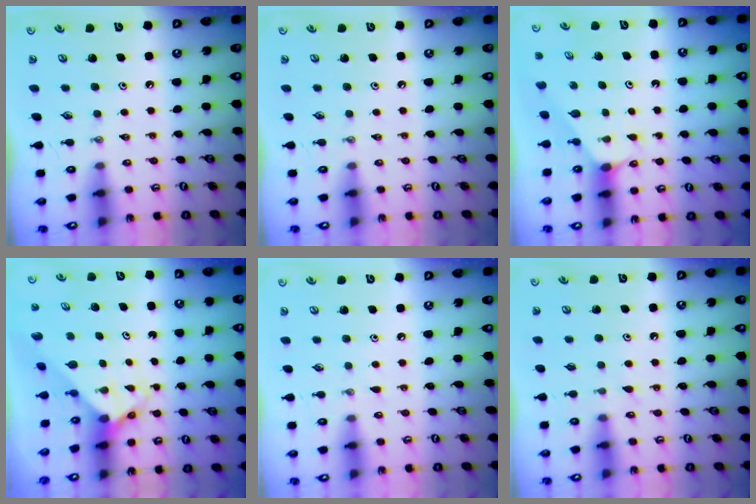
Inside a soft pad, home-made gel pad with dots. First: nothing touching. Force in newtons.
{"total": 0.0}
{"total": 1.0, "press": 0.9, "slide": 0.2}
{"total": 3.5, "press": 3.4, "slide": 0.3}
{"total": 3.2, "press": 3.2, "slide": 0.4}
{"total": 6.7, "press": 6.7, "slide": 0.5}